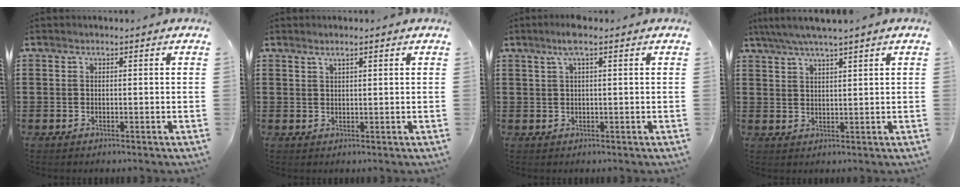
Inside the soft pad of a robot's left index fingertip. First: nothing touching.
{"total": 1.4, "force": [1.1, 0.1, 0.9], "torque": [-0.019, 0.001, 0.020]}
{"total": 3.0, "force": [1.5, 0.2, 2.6], "torque": [-0.054, 0.004, 0.025]}
{"total": 3.5, "force": [2.8, -0.2, 2.0], "torque": [-0.044, -0.004, 0.051]}